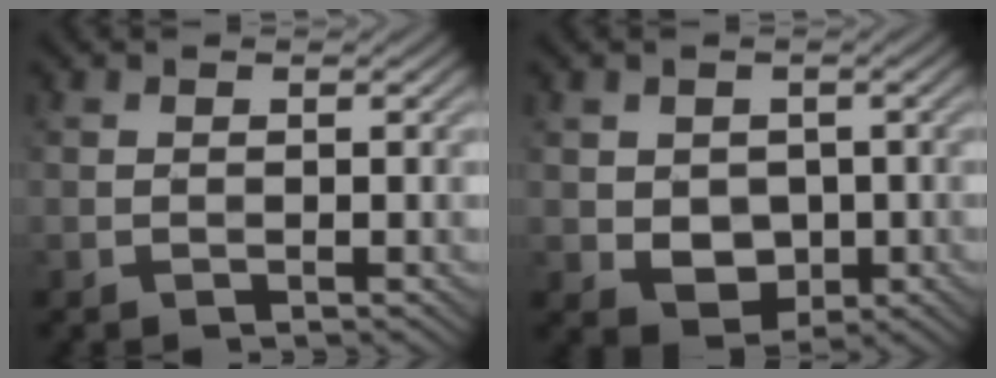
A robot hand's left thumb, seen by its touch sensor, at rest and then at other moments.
{"total": 4.2, "force": [-0.1, 3.4, 2.4], "torque": [-0.059, -0.012, 0.002]}